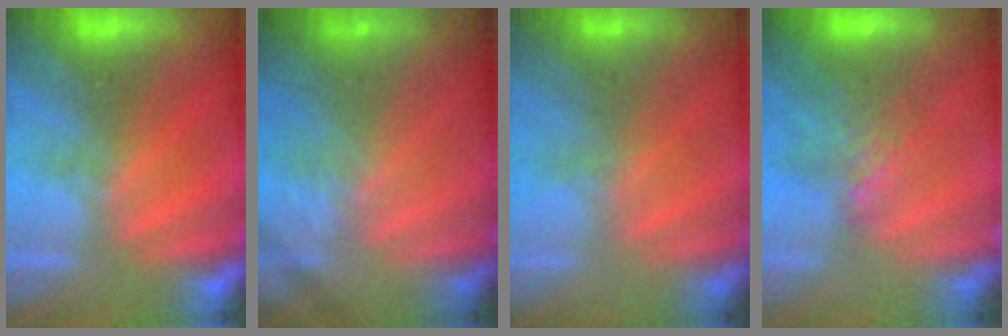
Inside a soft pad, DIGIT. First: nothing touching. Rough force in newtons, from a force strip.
{"total": 2.1}
{"total": 1.8}
{"total": 5.8}